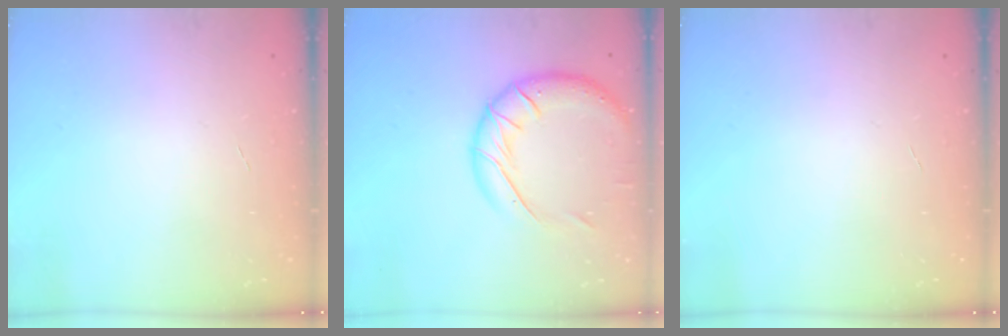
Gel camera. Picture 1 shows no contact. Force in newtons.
{"total": 16.6, "press": 16.4, "slide": 2.7}
{"total": 0.0}